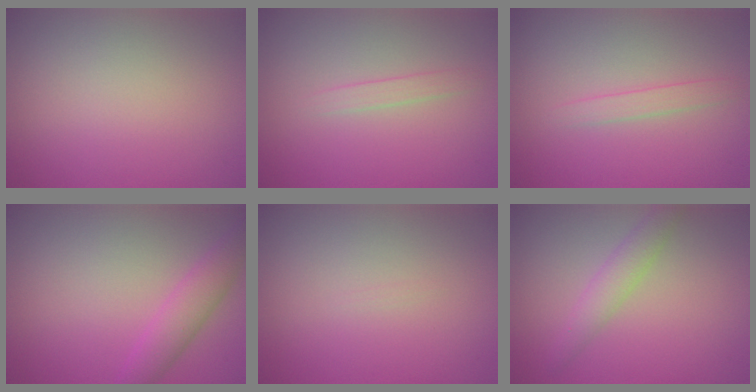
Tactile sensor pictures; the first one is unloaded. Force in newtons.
{"total": 1.1, "press": 1.1, "slide": 0.0}
{"total": 1.3, "press": 1.3, "slide": 0.0}
{"total": 2.9, "press": 2.9, "slide": 0.1}
{"total": 0.0}
{"total": 2.4, "press": 2.4, "slide": 0.0}